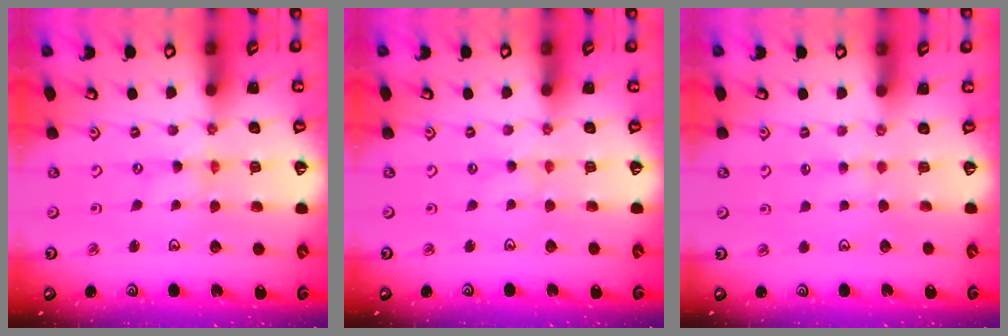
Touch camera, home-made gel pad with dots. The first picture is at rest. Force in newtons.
{"total": 1.1, "press": 1.1, "slide": 0.4}
{"total": 1.5, "press": 1.5, "slide": 0.4}